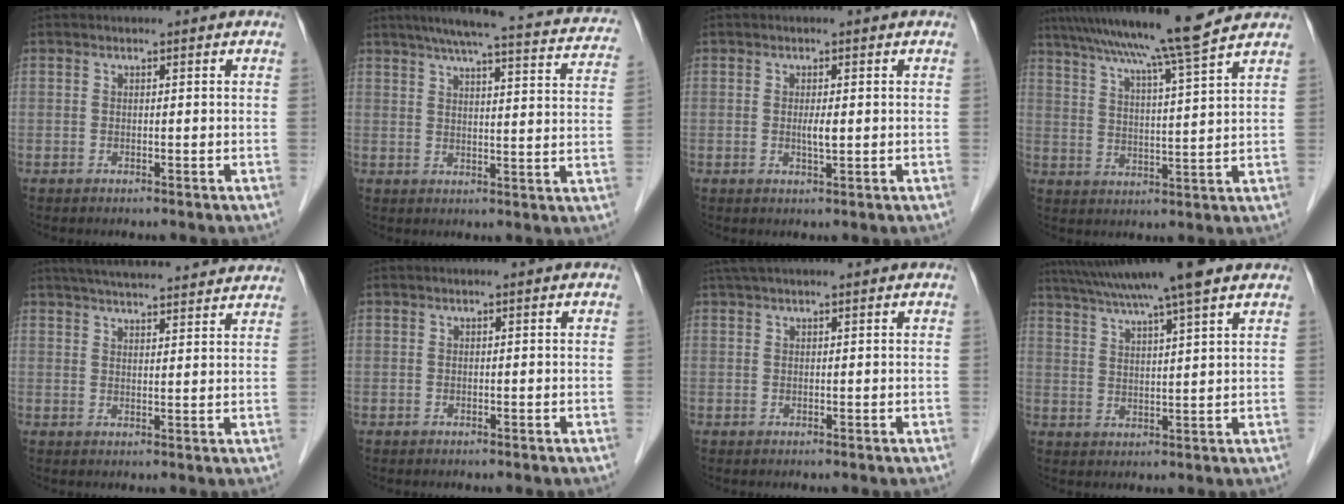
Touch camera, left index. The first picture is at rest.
{"total": 22.4, "force": [18.9, 3.3, 11.6], "torque": [-0.160, 0.011, 0.219]}
{"total": 1.8, "force": [-0.1, 0.2, 1.7], "torque": [-0.036, -0.003, 0.000]}
{"total": 13.6, "force": [11.3, -1.6, 7.5], "torque": [-0.128, 0.013, 0.167]}
{"total": 17.7, "force": [16.2, 1.9, 7.0], "torque": [-0.105, 0.041, 0.214]}
{"total": 0.0}
{"total": 4.2, "force": [3.5, 0.1, 2.3], "torque": [-0.036, 0.040, 0.061]}
{"total": 14.1, "force": [11.4, -0.1, 8.2], "torque": [-0.147, 0.029, 0.172]}